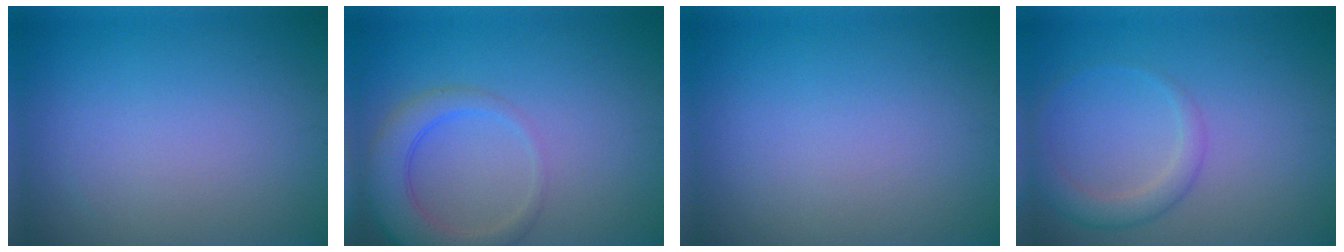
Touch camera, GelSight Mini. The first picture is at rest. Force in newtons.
{"total": 4.4, "press": 4.3, "slide": 0.6}
{"total": 0.0}
{"total": 2.5, "press": 2.5, "slide": 0.1}